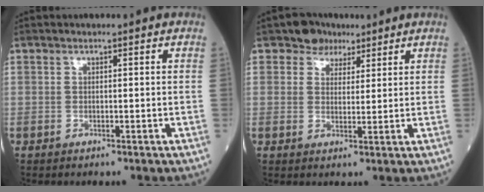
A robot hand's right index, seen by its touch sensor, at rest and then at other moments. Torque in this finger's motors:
{"motor_torque": [0.39, 0.25, -0.01, 0.00]}